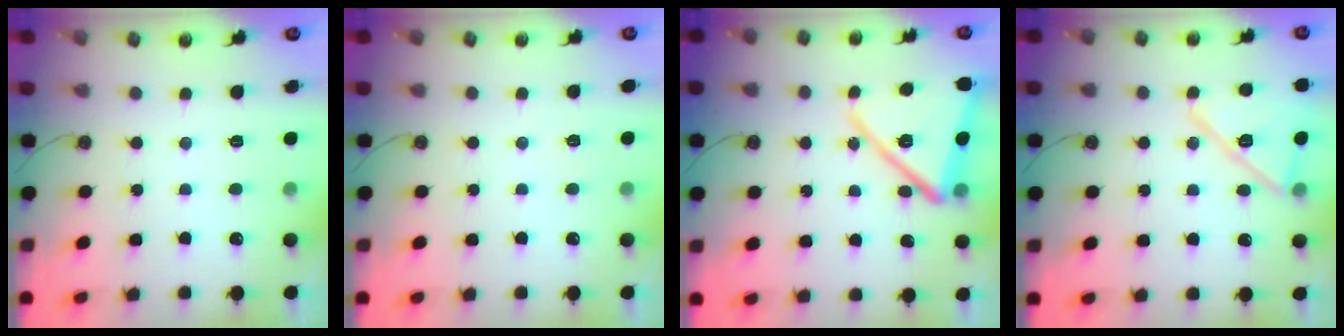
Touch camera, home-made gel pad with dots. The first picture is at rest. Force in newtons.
{"total": 2.5, "press": 1.8, "slide": 1.7}
{"total": 17.4, "press": 17.3, "slide": 1.3}
{"total": 14.6, "press": 14.6, "slide": 1.1}